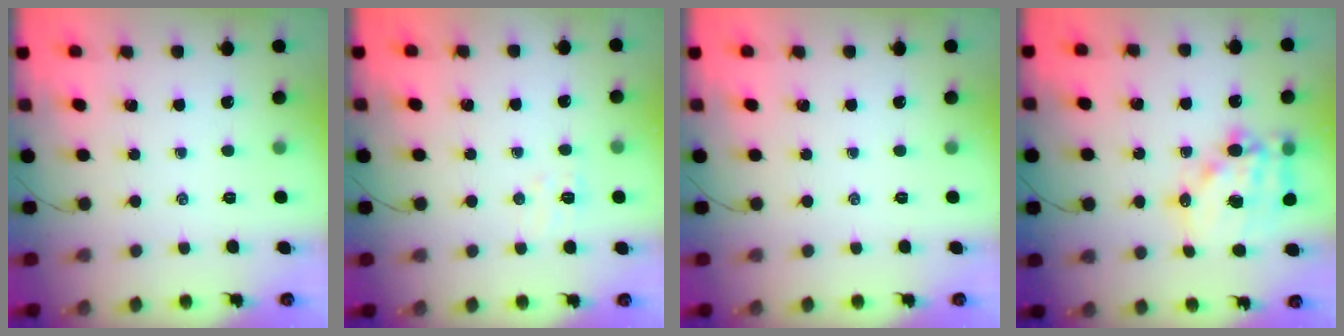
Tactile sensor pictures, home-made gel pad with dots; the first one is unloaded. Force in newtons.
{"total": 4.5, "press": 4.4, "slide": 1.1}
{"total": 0.0}
{"total": 16.2, "press": 15.8, "slide": 3.5}